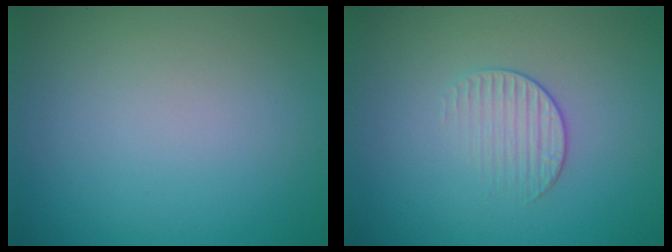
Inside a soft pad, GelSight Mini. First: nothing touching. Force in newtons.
{"total": 1.7, "press": 1.0, "slide": 1.4}